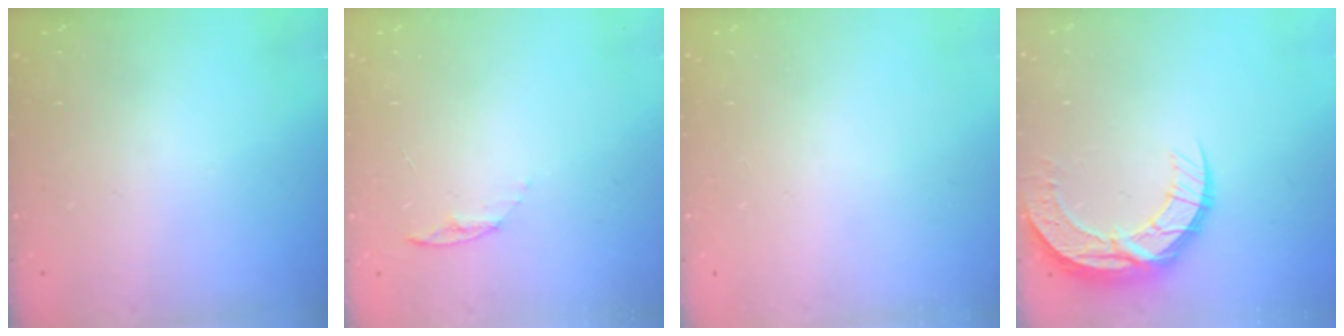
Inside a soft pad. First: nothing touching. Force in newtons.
{"total": 4.9, "press": 4.9, "slide": 0.6}
{"total": 0.0}
{"total": 10.6, "press": 10.6, "slide": 0.7}